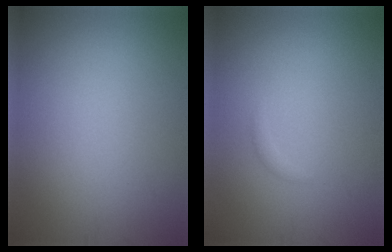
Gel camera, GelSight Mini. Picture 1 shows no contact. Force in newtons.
{"total": 0.6, "press": 0.6, "slide": 0.0}